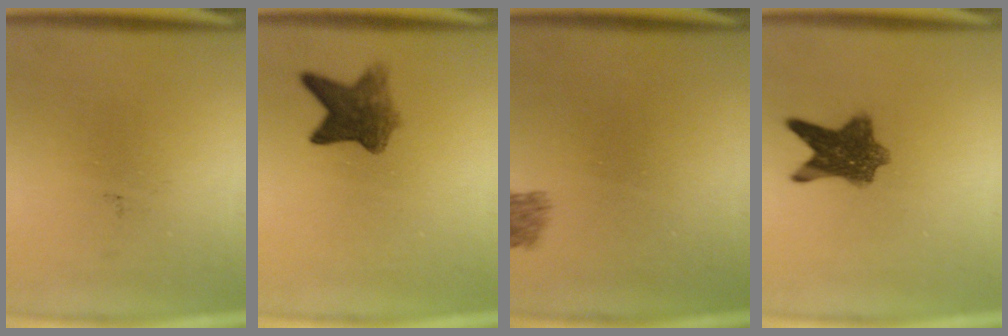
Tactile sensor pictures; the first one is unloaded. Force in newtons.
{"total": 6.1}
{"total": 2.5}
{"total": 7.9}